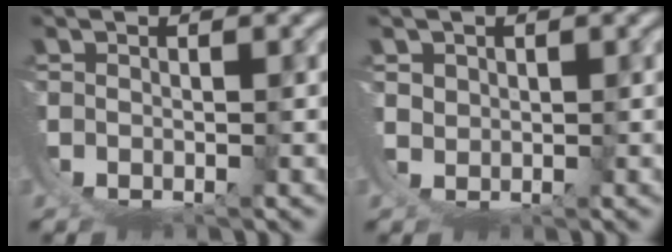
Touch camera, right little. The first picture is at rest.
{"total": 1.4, "force": [1.4, 0.2, 0.4], "torque": [-0.011, -0.011, 0.035]}